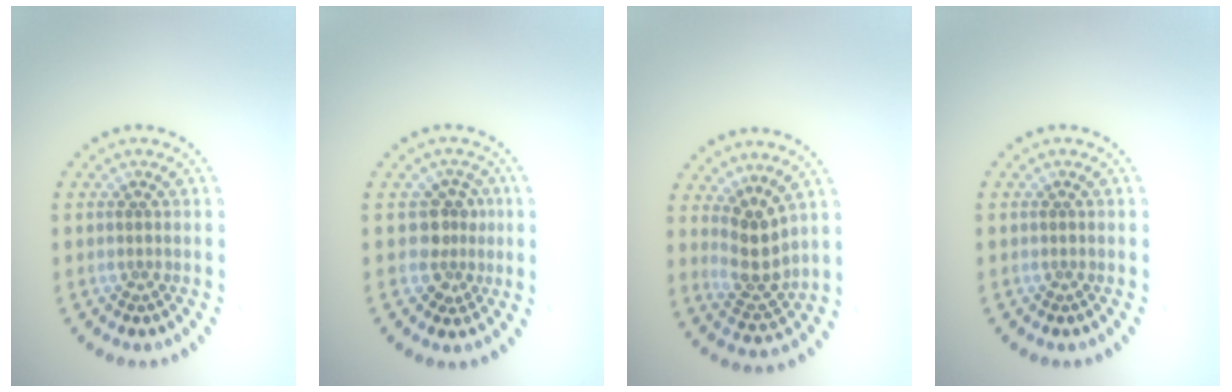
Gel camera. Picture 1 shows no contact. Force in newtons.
{"total": 2.7, "press": 2.3, "slide": 1.5}
{"total": 3.3, "press": 2.8, "slide": 1.6}
{"total": 0.0}